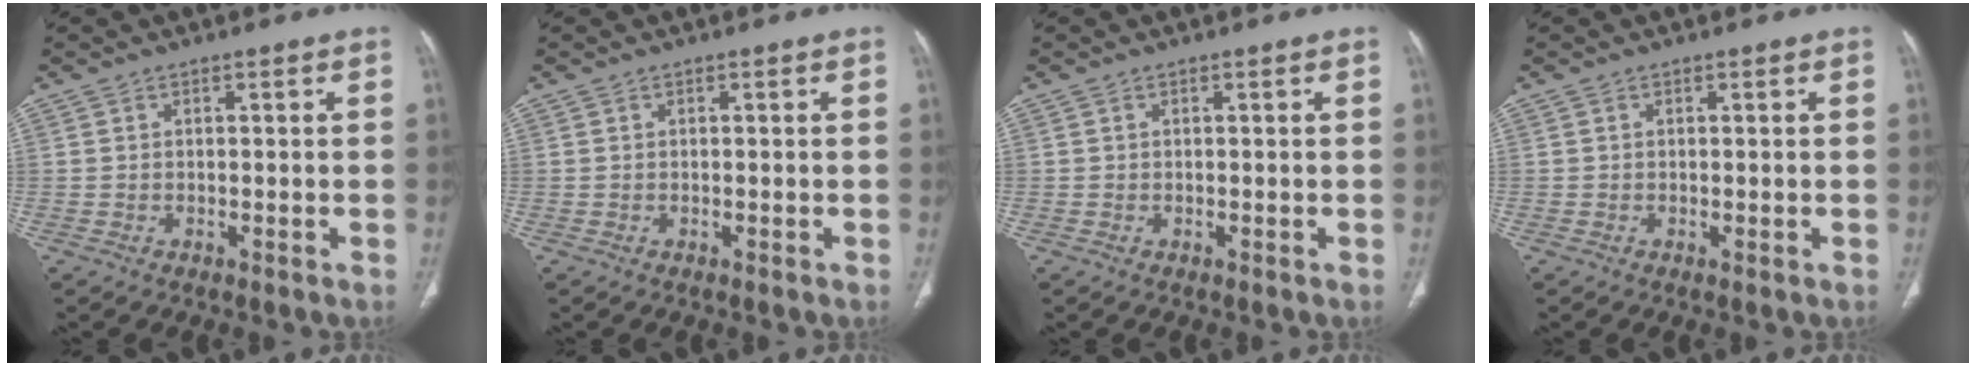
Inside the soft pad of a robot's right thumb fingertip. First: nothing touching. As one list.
[{"total": 0.0}, {"total": 0.0}, {"total": 0.0}]